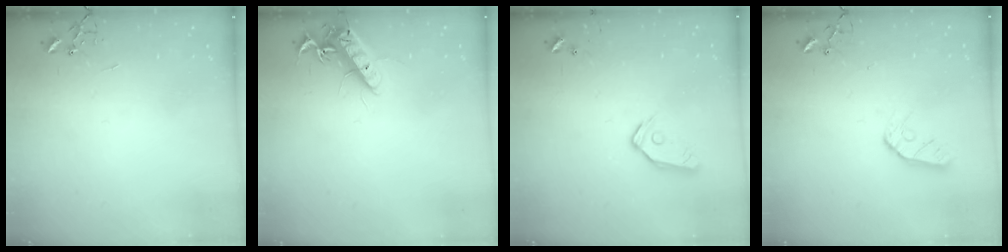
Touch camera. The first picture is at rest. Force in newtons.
{"total": 14.2, "press": 14.2, "slide": 1.4}
{"total": 9.8, "press": 9.8, "slide": 0.9}
{"total": 9.0, "press": 8.9, "slide": 0.8}